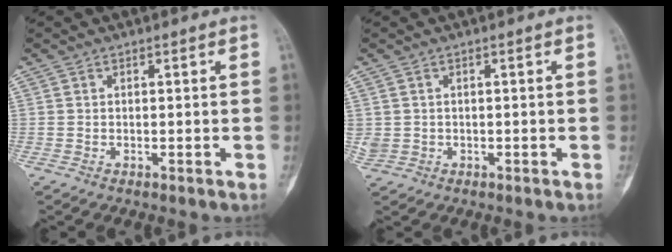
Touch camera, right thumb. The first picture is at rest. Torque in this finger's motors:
{"motor_torque": [0.19, -0.13, 0.04, 0.02, -0.01]}